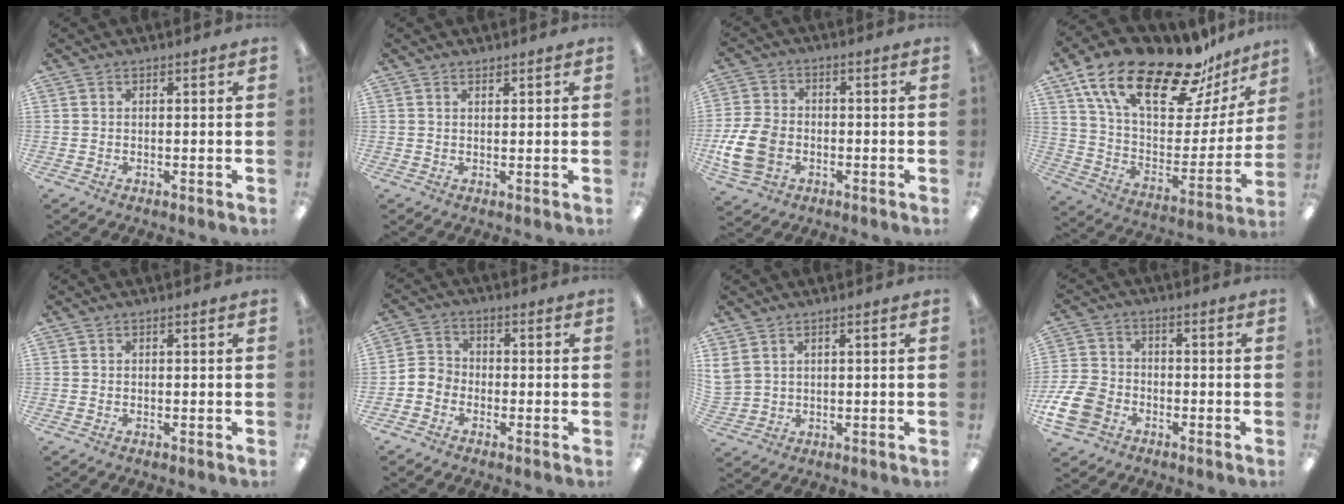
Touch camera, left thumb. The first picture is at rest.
{"total": 0.9, "force": [0.9, 0.1, 0.1], "torque": [-0.003, -0.001, 0.016]}
{"total": 10.5, "force": [-3.2, 7.4, 6.7], "torque": [-0.157, 0.005, -0.056]}
{"total": 23.5, "force": [17.1, 8.3, 13.8], "torque": [-0.239, -0.108, 0.293]}
{"total": 0.0}
{"total": 3.9, "force": [-2.6, 2.8, 0.9], "torque": [-0.014, 0.017, -0.048]}
{"total": 3.2, "force": [1.8, 2.4, 1.0], "torque": [-0.027, -0.002, 0.037]}
{"total": 9.4, "force": [-4.3, 6.8, 4.8], "torque": [-0.114, 0.026, -0.079]}